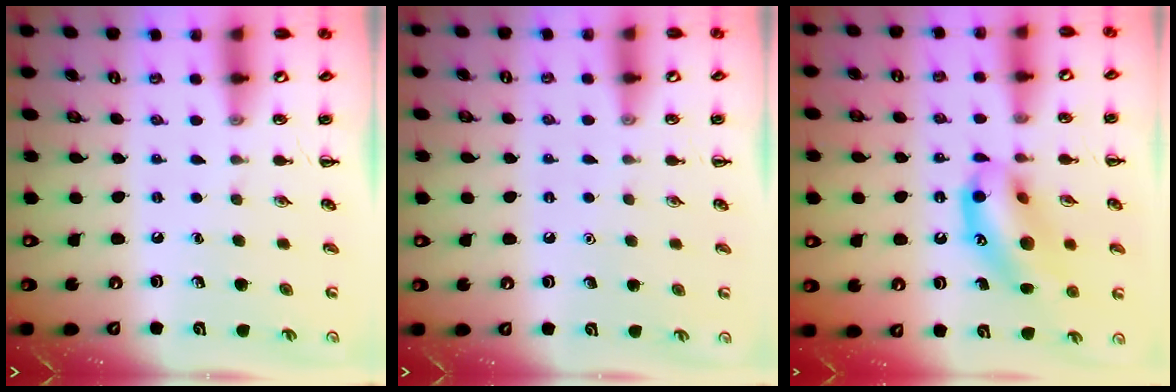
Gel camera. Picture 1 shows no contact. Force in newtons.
{"total": 1.5, "press": 1.5, "slide": 0.1}
{"total": 15.4, "press": 15.1, "slide": 2.6}